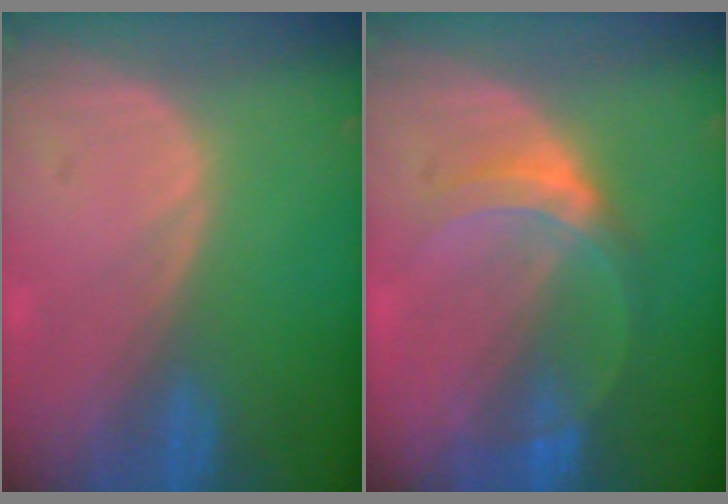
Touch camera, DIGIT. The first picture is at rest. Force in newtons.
{"total": 5.2, "press": 4.8, "slide": 1.8}